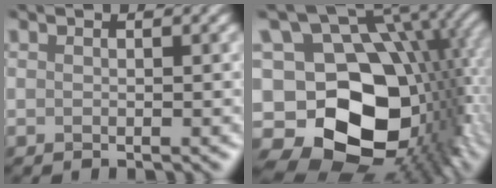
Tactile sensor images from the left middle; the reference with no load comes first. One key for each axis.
{"total": 16.8, "fx": -3.5, "fy": 11.4, "fz": 11.8, "tx": -0.205, "ty": -0.003, "tz": -0.048}